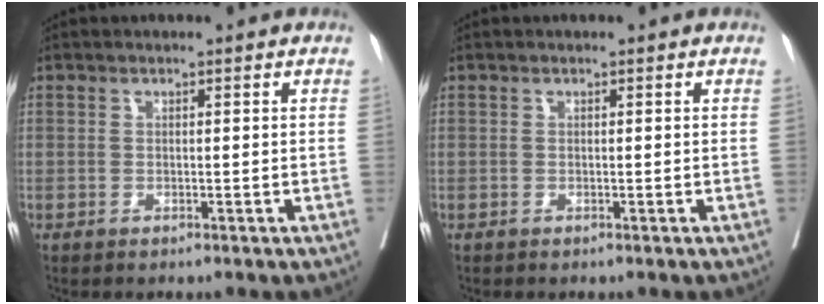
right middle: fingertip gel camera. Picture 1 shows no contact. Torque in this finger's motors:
{"motor_torque": [-0.29, 0.02, -0.03, -0.01]}